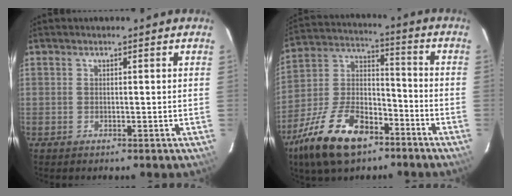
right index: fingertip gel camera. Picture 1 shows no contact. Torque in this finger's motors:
{"motor_torque": [1.19, -0.94, 1.01, 0.16]}